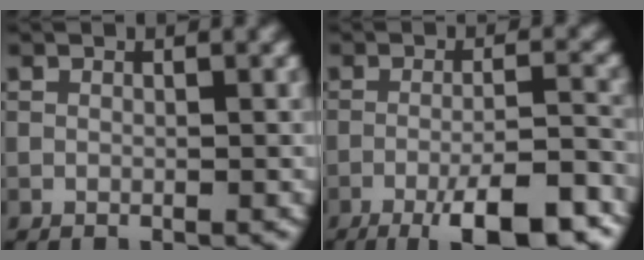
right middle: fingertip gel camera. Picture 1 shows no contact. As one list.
[{"total": 8.8, "force": [-5.1, 1.9, 6.9], "torque": [-0.107, 0.001, -0.078]}]